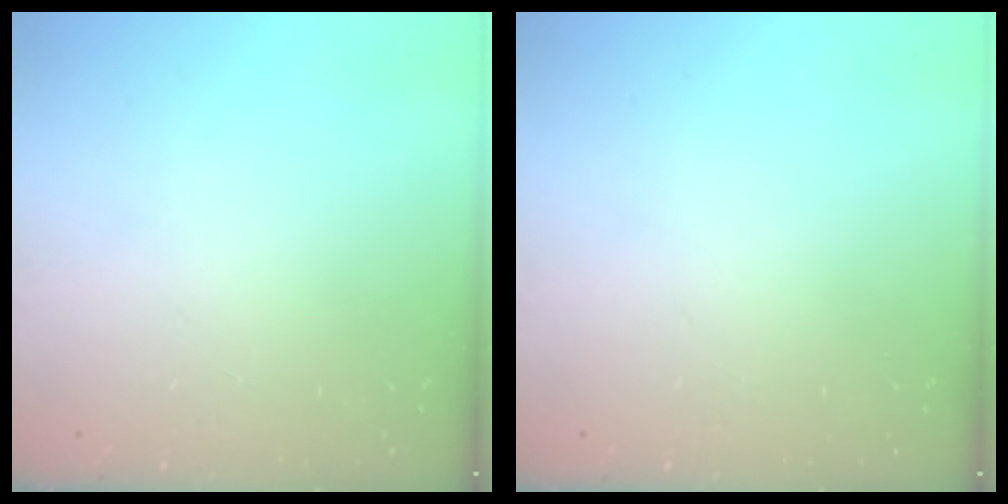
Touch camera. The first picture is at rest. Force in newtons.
{"total": 0.0}